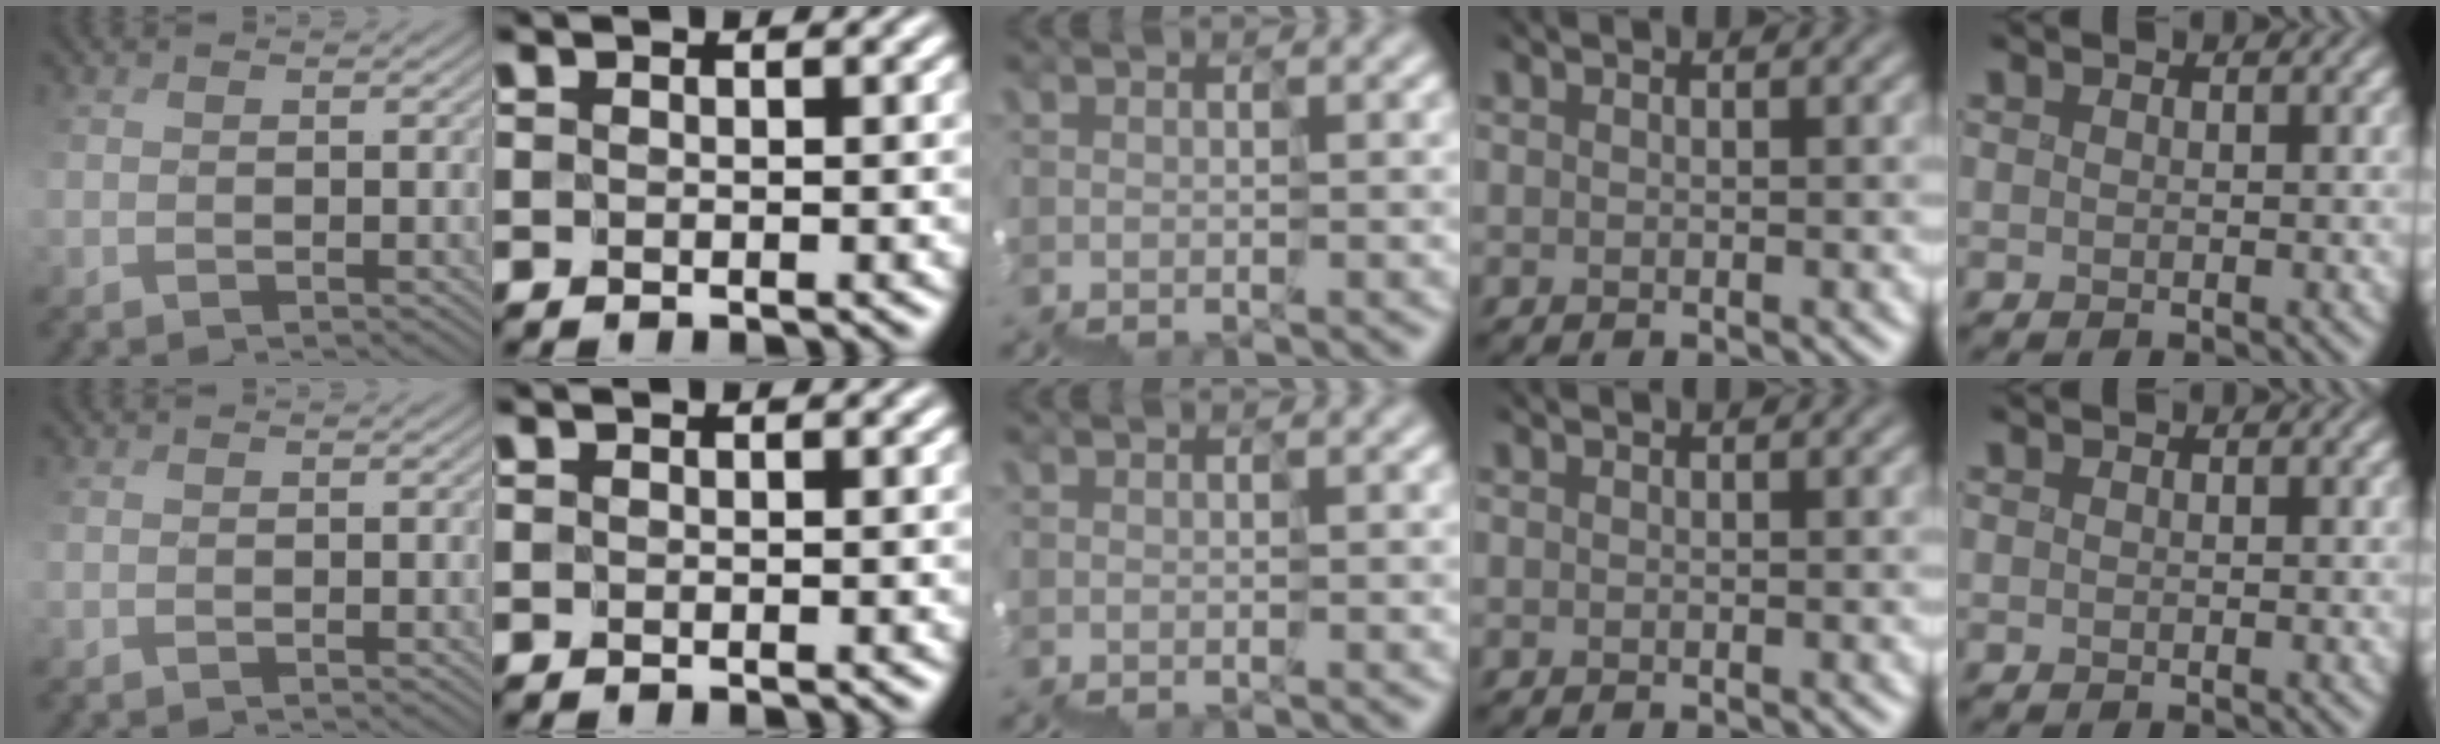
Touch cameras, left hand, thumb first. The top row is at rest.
{}